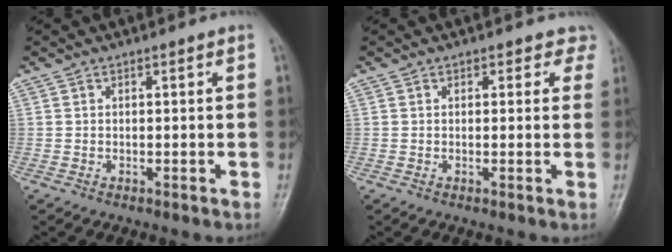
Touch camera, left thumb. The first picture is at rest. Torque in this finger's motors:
{"motor_torque": [-0.06, -0.04, -0.19, -0.20, 0.01]}